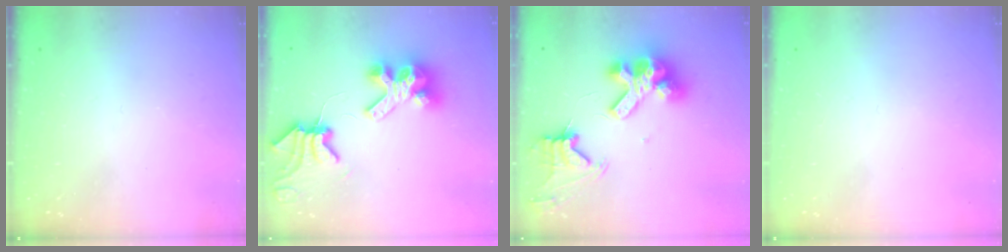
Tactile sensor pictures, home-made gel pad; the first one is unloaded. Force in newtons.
{"total": 8.9, "press": 8.8, "slide": 1.1}
{"total": 15.0, "press": 14.9, "slide": 1.8}
{"total": 0.0}